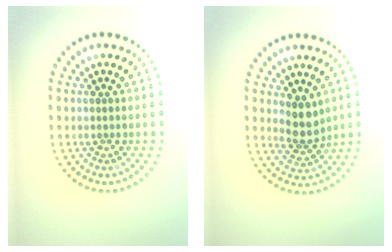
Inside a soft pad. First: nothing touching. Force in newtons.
{"total": 2.7, "press": 2.2, "slide": 1.5}